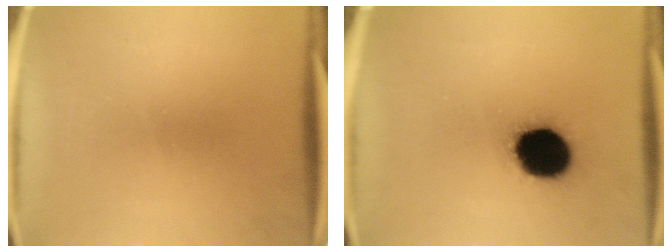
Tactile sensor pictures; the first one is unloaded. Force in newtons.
{"total": 19.1}